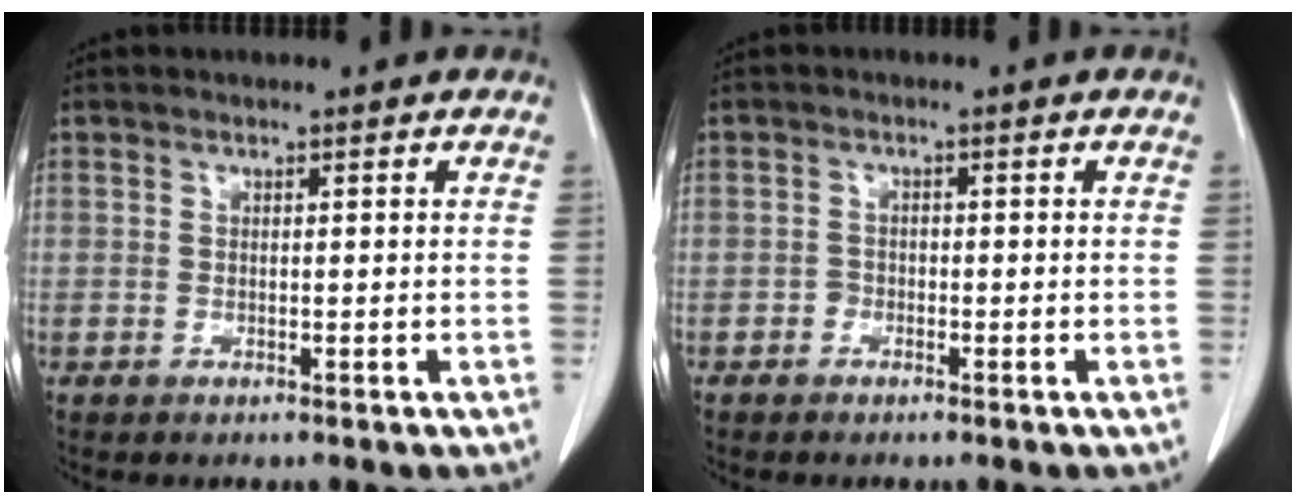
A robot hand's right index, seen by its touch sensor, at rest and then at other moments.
{"total": 1.0, "force": [-0.6, 0.7, 0.3], "torque": [-0.001, 0.006, -0.011]}